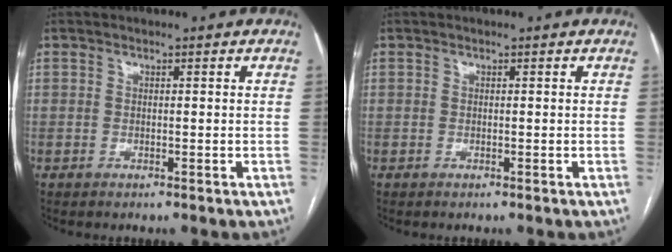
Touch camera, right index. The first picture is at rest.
{"total": 0.0}